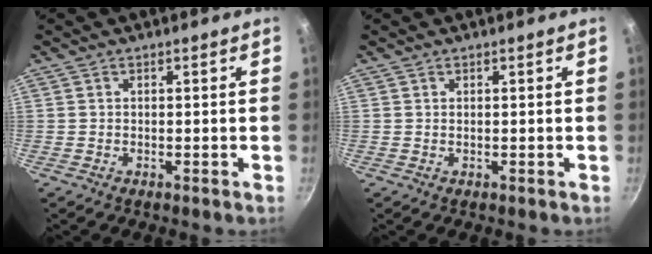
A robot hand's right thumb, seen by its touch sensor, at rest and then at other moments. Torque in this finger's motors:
{"motor_torque": [-0.17, 0.07, 0.02, -0.11, 0.04]}